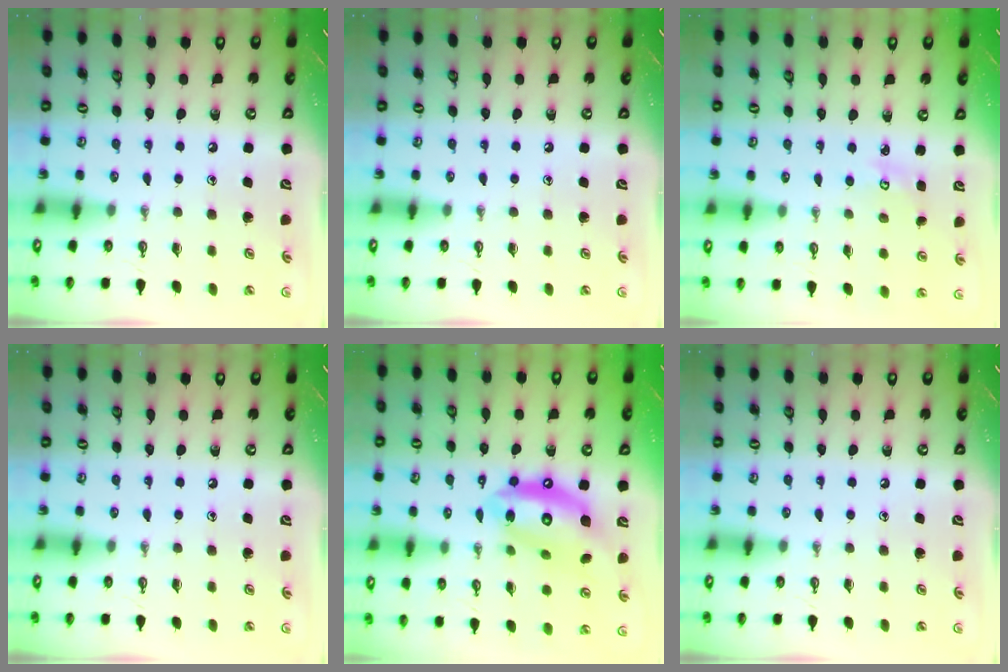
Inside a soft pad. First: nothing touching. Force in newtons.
{"total": 0.0}
{"total": 2.5, "press": 2.4, "slide": 0.3}
{"total": 0.0}
{"total": 16.3, "press": 16.2, "slide": 1.5}
{"total": 0.0}